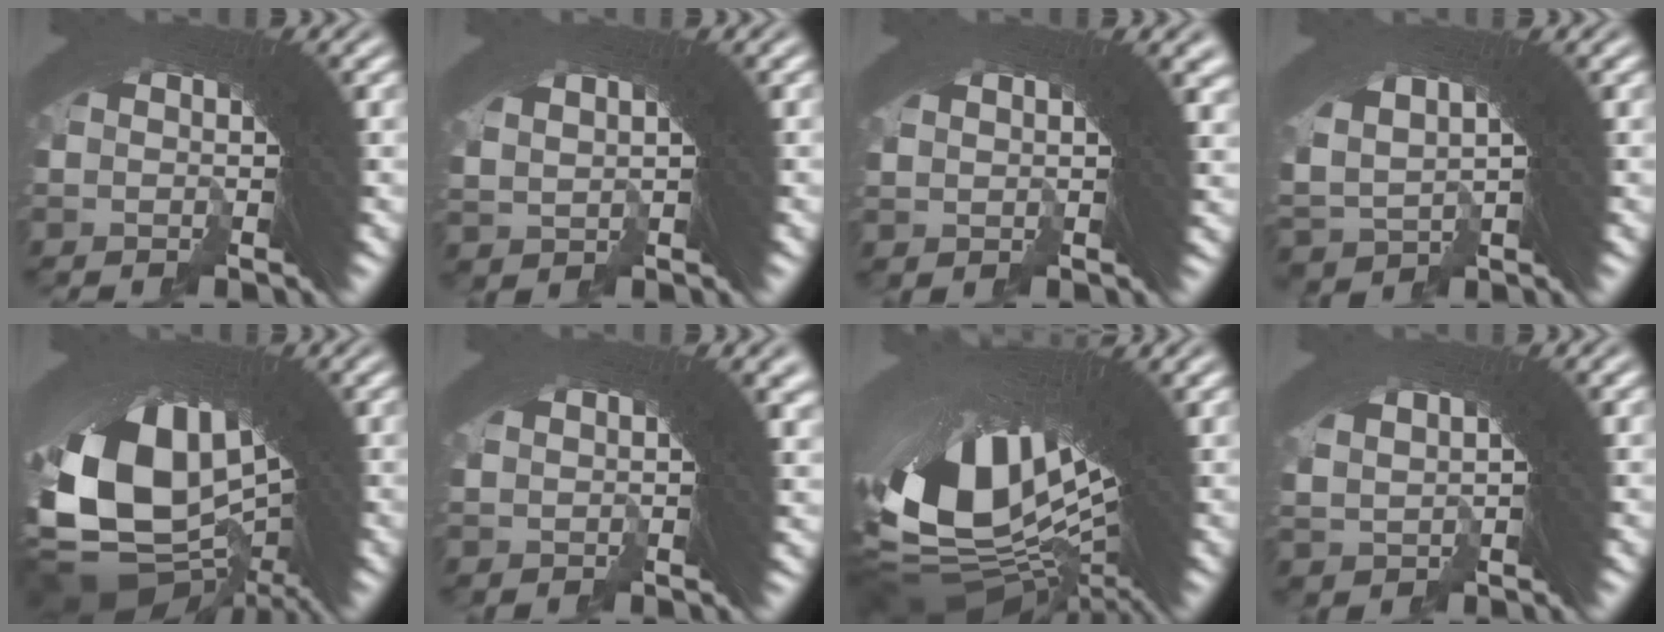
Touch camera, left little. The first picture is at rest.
{"total": 1.7, "force": [1.3, 0.1, 1.1], "torque": [-0.002, 0.014, 0.032]}
{"total": 2.8, "force": [2.0, -0.4, 2.0], "torque": [-0.002, 0.018, 0.031]}
{"total": 4.5, "force": [1.3, 2.8, 3.3], "torque": [-0.063, 0.007, 0.033]}
{"total": 18.5, "force": [-3.0, 12.3, 13.5], "torque": [-0.274, -0.074, -0.010]}
{"total": 3.2, "force": [2.1, -0.4, 2.4], "torque": [-0.002, 0.022, 0.032]}
{"total": 20.8, "force": [0.9, 11.3, 17.5], "torque": [-0.321, -0.041, 0.049]}
{"total": 2.0, "force": [1.3, 0.6, 1.5], "torque": [-0.012, 0.011, 0.034]}